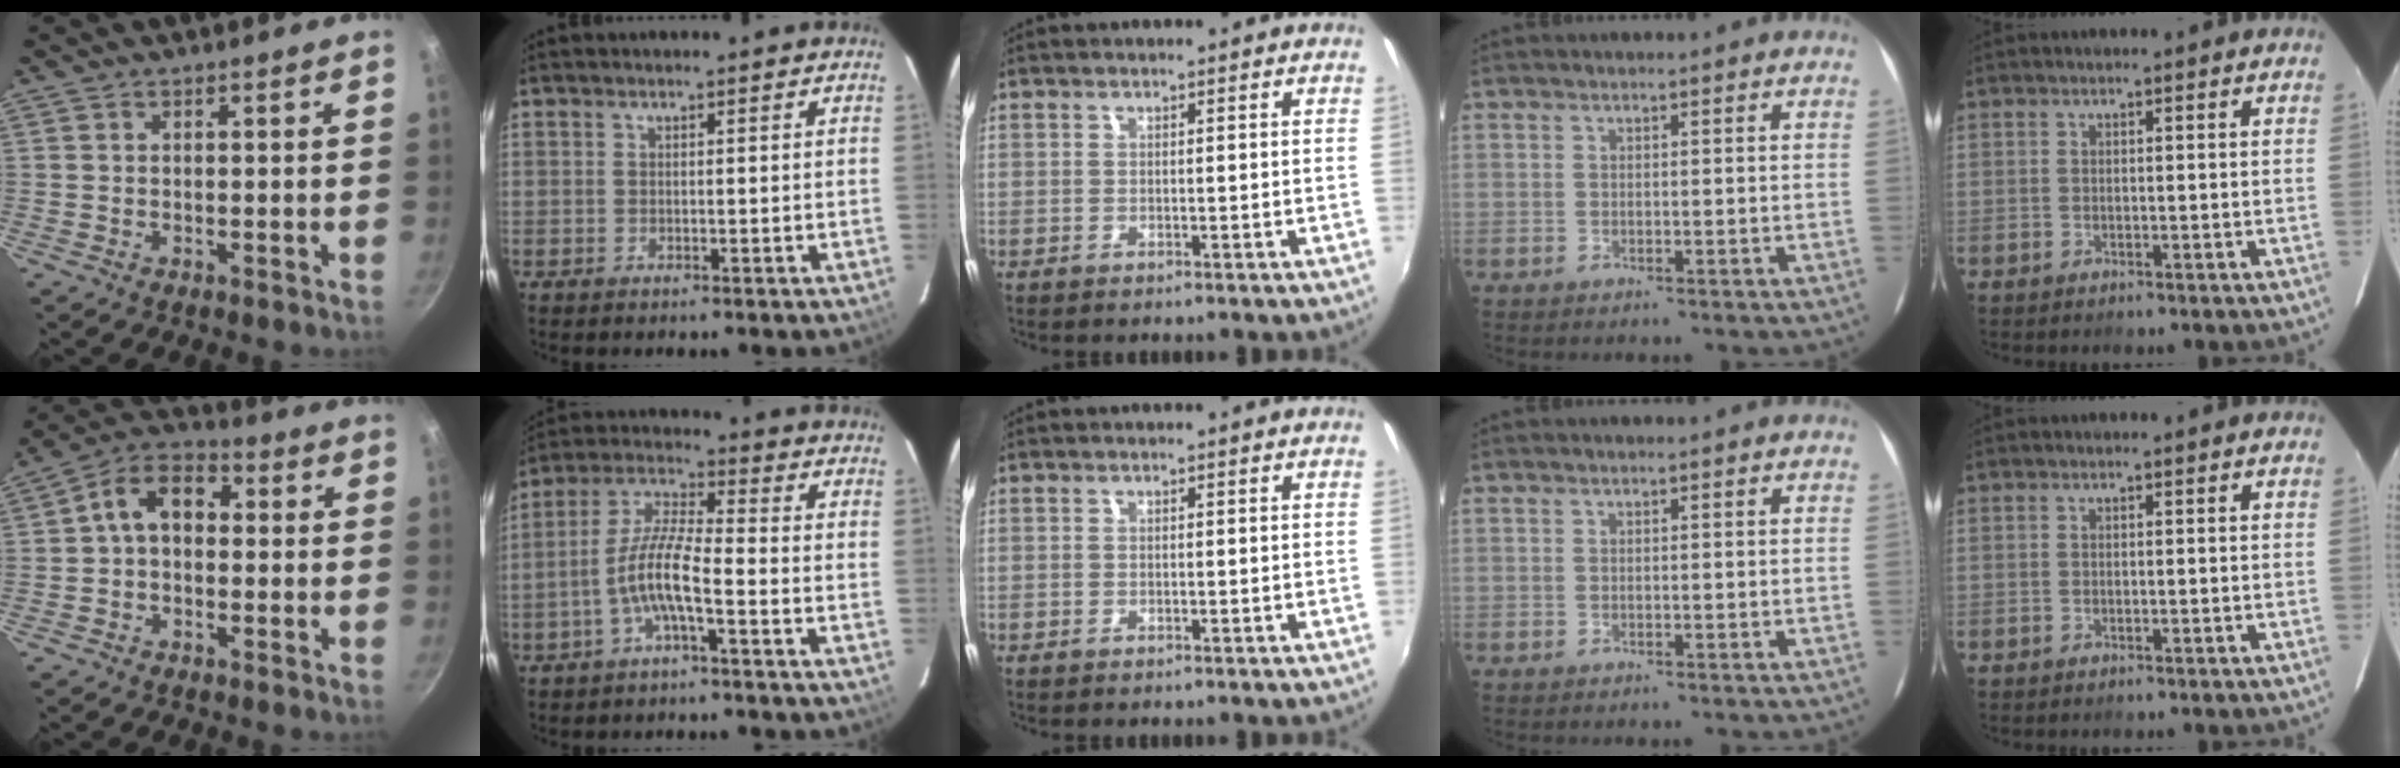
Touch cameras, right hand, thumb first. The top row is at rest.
{"thumb": {"total": 9.6, "force": [0.7, 6.7, 6.8], "torque": [-0.089, 0.032, -0.009]}, "index": {"total": 8.0, "force": [-3.3, 0.9, 7.2], "torque": [-0.162, 0.012, -0.066]}}